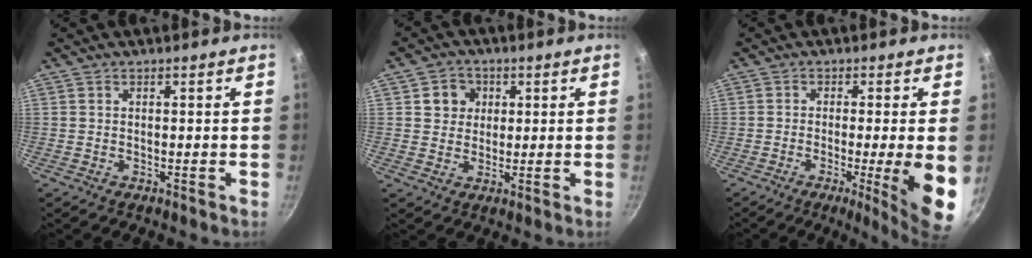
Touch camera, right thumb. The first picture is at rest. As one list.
[{"total": 5.1, "force": [1.4, 4.7, 1.4], "torque": [0.013, 0.003, 0.018]}, {"total": 10.4, "force": [-2.2, 0.7, 10.2], "torque": [-0.140, -0.004, -0.030]}]